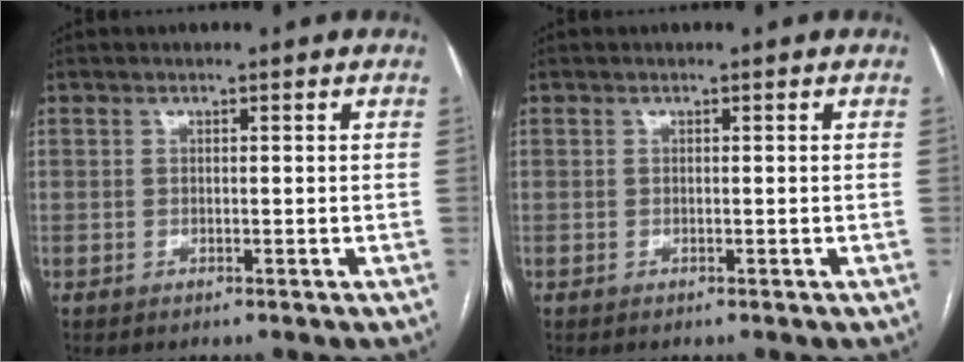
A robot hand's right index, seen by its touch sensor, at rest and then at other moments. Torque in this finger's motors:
{"motor_torque": [-0.02, 0.02, 0.00, 0.00]}